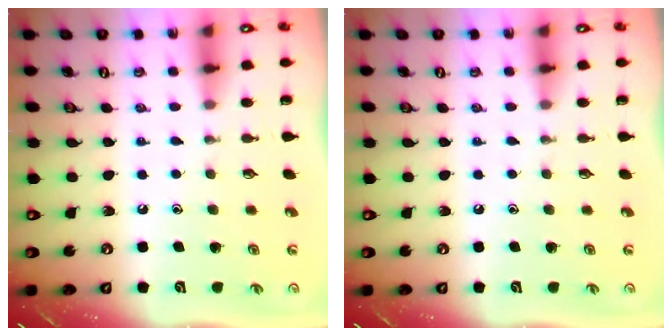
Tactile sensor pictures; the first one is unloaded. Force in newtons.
{"total": 0.0}